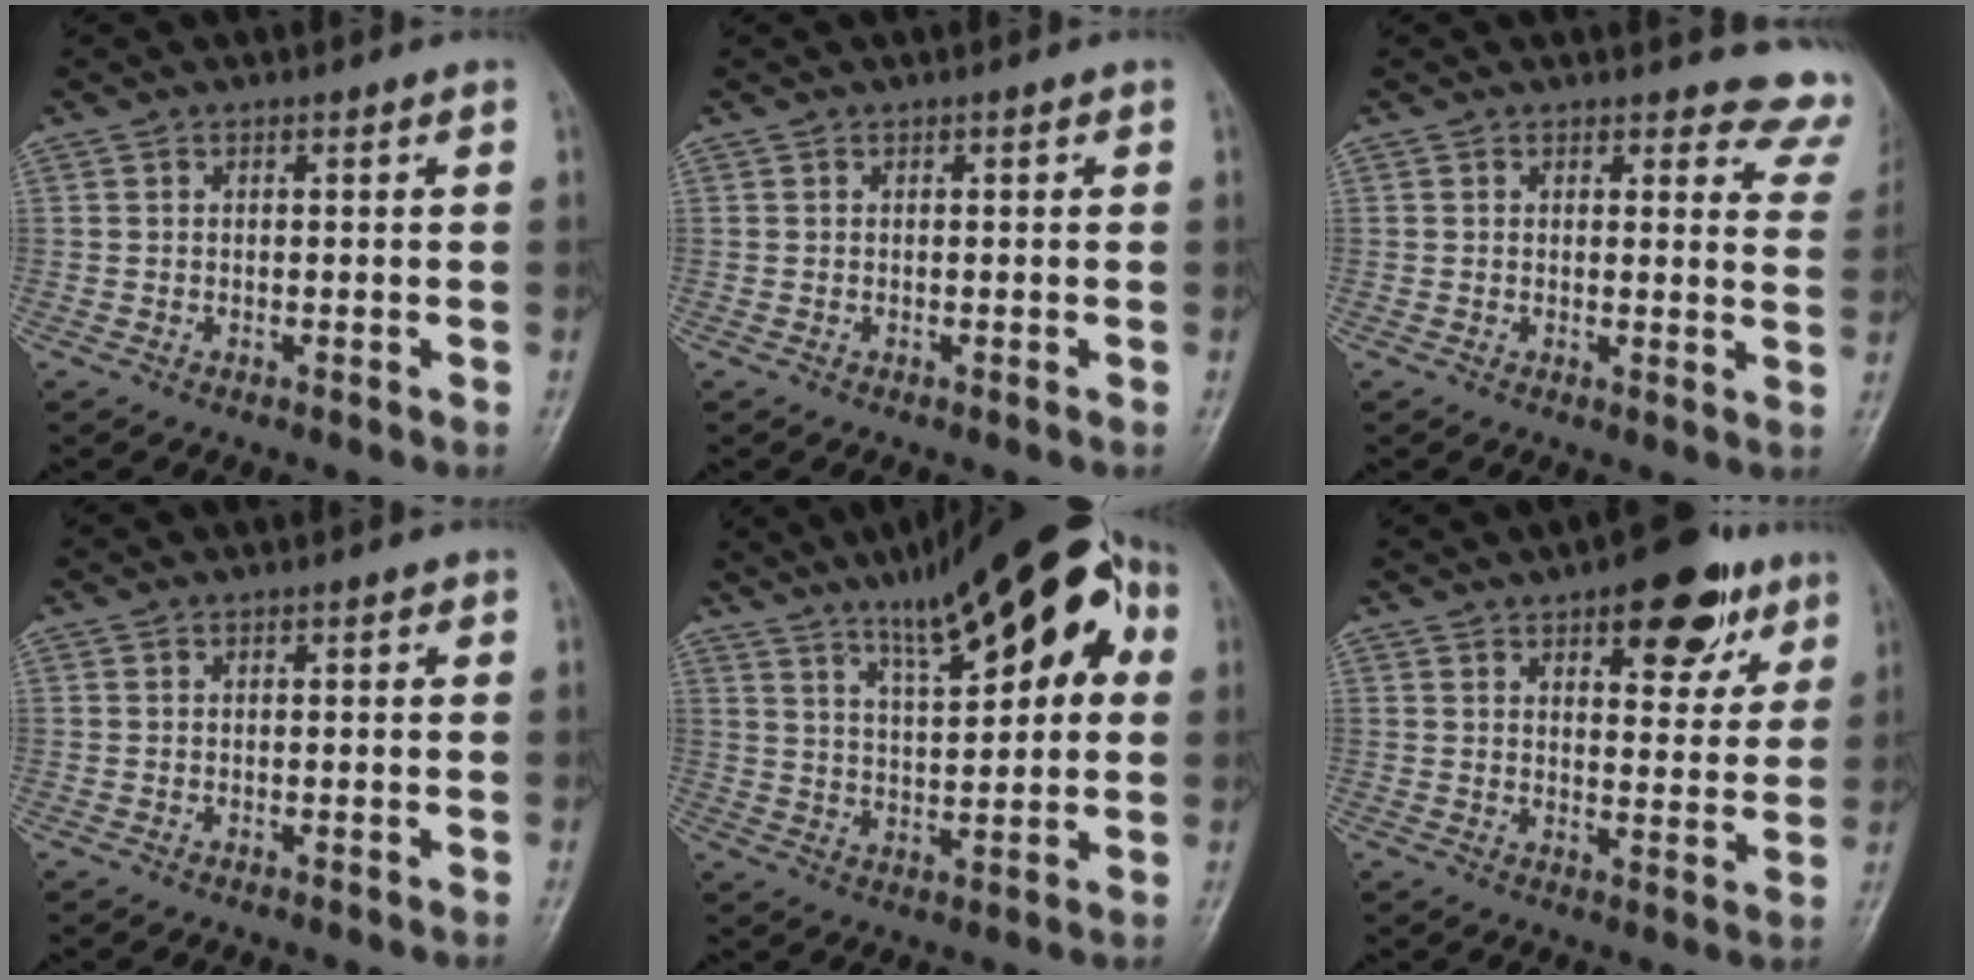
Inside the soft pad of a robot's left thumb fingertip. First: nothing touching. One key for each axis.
{"total": 0.0}
{"total": 9.2, "fx": 8.8, "fy": 2.9, "fz": 0.5, "tx": 0.048, "ty": -0.069, "tz": 0.060}
{"total": 0.6, "fx": 0.2, "fy": 0.3, "fz": 0.4, "tx": -0.004, "ty": 0.001, "tz": 0.002}
{"total": 20.5, "fx": 8.9, "fy": 6.9, "fz": 17.1, "tx": -0.223, "ty": 0.004, "tz": 0.132}
{"total": 13.3, "fx": 7.6, "fy": 6.0, "fz": 9.2, "tx": -0.075, "ty": -0.029, "tz": 0.101}